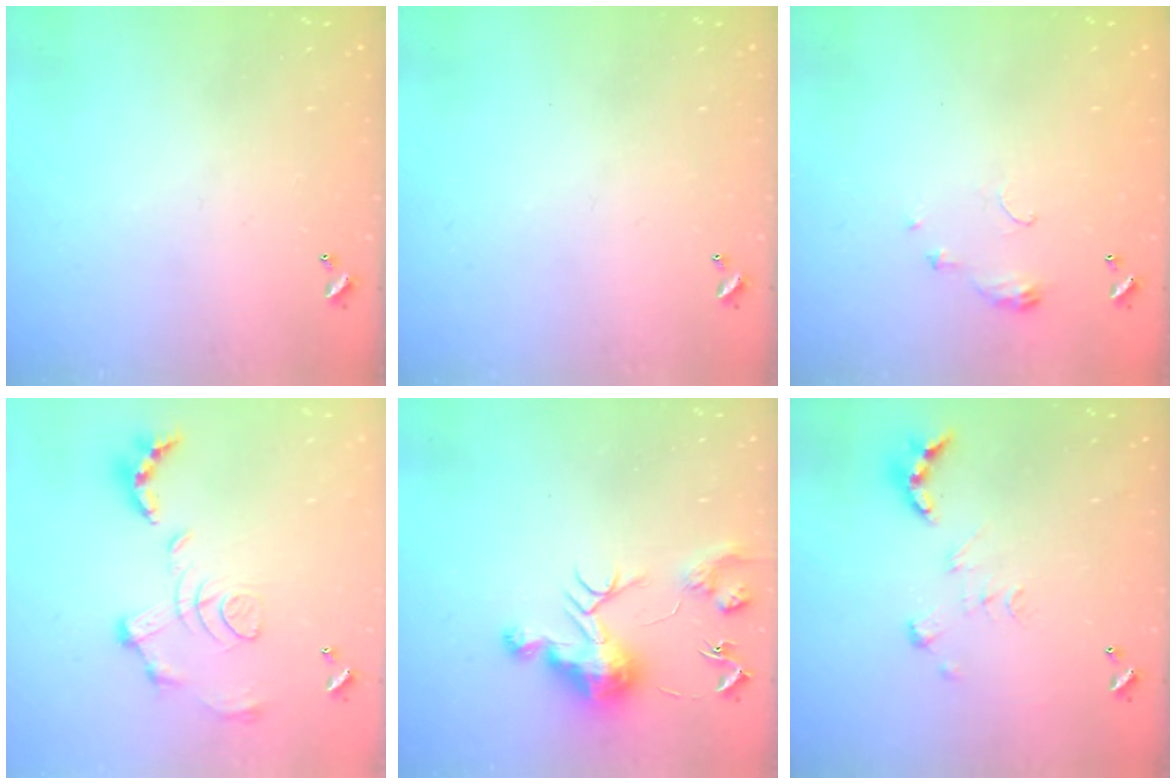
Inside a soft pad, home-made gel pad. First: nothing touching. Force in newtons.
{"total": 0.0}
{"total": 5.8, "press": 5.8, "slide": 0.6}
{"total": 1.6, "press": 0.9, "slide": 1.3}
{"total": 10.0, "press": 10.0, "slide": 0.3}
{"total": 2.9, "press": 2.7, "slide": 1.3}